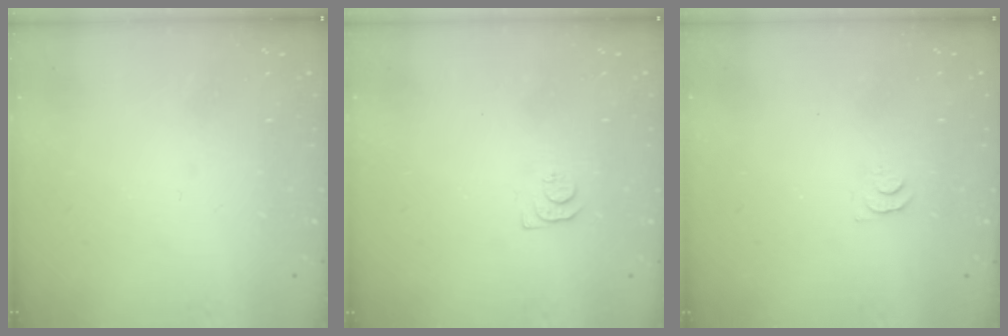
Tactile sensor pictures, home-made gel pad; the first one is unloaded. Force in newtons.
{"total": 4.3, "press": 4.3, "slide": 0.6}
{"total": 5.2, "press": 5.1, "slide": 0.5}